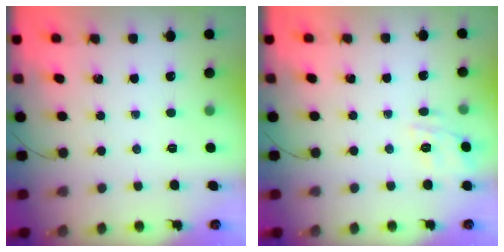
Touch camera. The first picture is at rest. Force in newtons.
{"total": 9.9, "press": 9.7, "slide": 1.6}